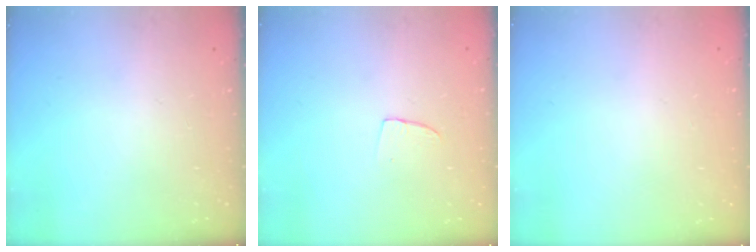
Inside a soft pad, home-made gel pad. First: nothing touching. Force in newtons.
{"total": 2.9, "press": 2.9, "slide": 0.2}
{"total": 0.0}